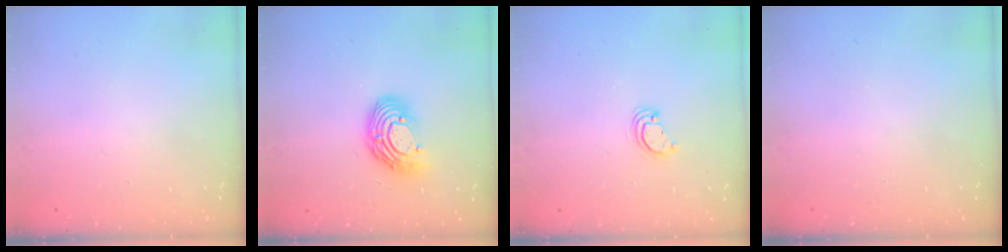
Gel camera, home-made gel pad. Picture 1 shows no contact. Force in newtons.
{"total": 12.1, "press": 12.1, "slide": 1.0}
{"total": 2.9, "press": 2.9, "slide": 0.1}
{"total": 0.0}